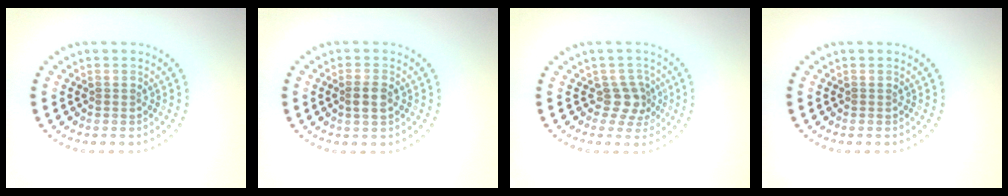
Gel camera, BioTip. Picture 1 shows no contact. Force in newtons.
{"total": 1.8, "press": 1.8, "slide": 0.6}
{"total": 2.4, "press": 1.8, "slide": 1.6}
{"total": 0.0}